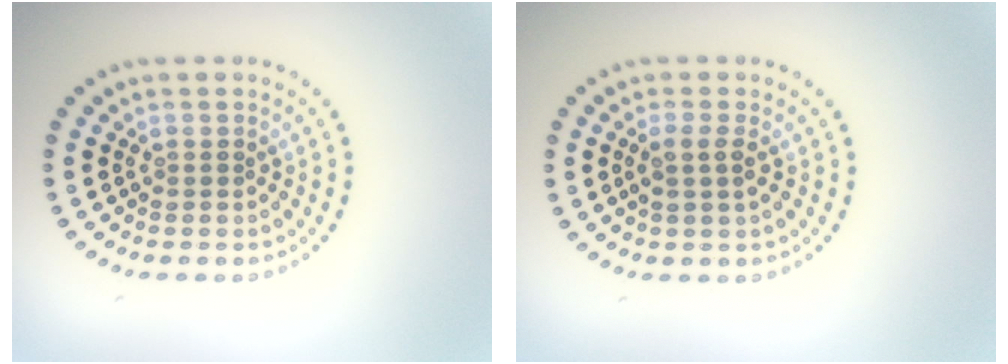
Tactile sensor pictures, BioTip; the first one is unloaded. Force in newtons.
{"total": 1.6, "press": 1.4, "slide": 0.8}